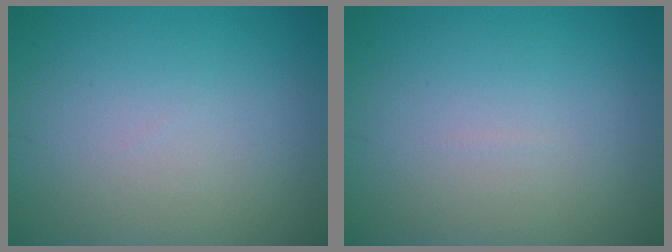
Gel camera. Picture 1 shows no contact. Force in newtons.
{"total": 0.0}